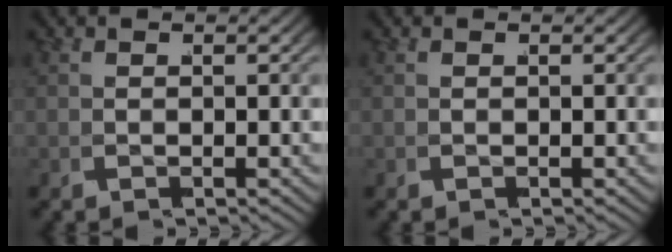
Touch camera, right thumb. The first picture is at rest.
{"total": 0.0}